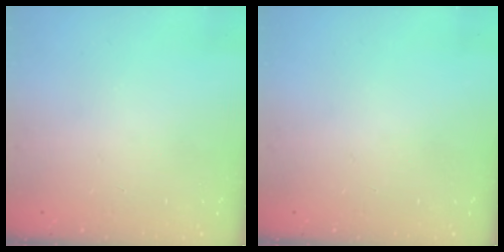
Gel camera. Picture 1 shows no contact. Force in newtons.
{"total": 0.0}